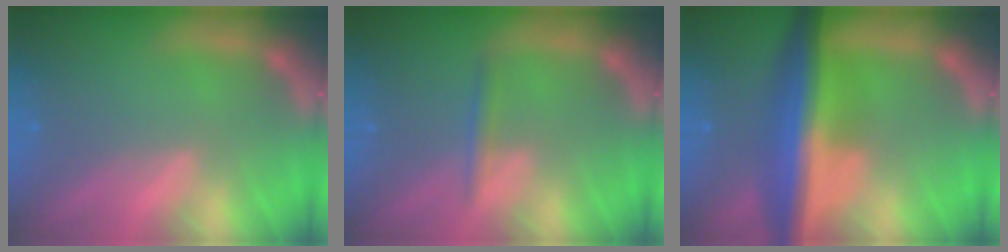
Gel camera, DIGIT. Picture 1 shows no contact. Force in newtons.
{"total": 1.4}
{"total": 10.0}